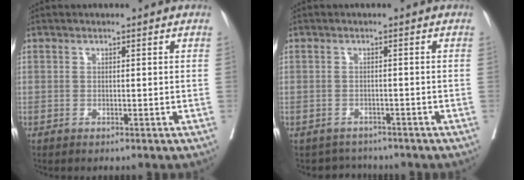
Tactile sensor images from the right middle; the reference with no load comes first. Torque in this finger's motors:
{"motor_torque": [0.12, -0.13, 0.00, -0.01]}